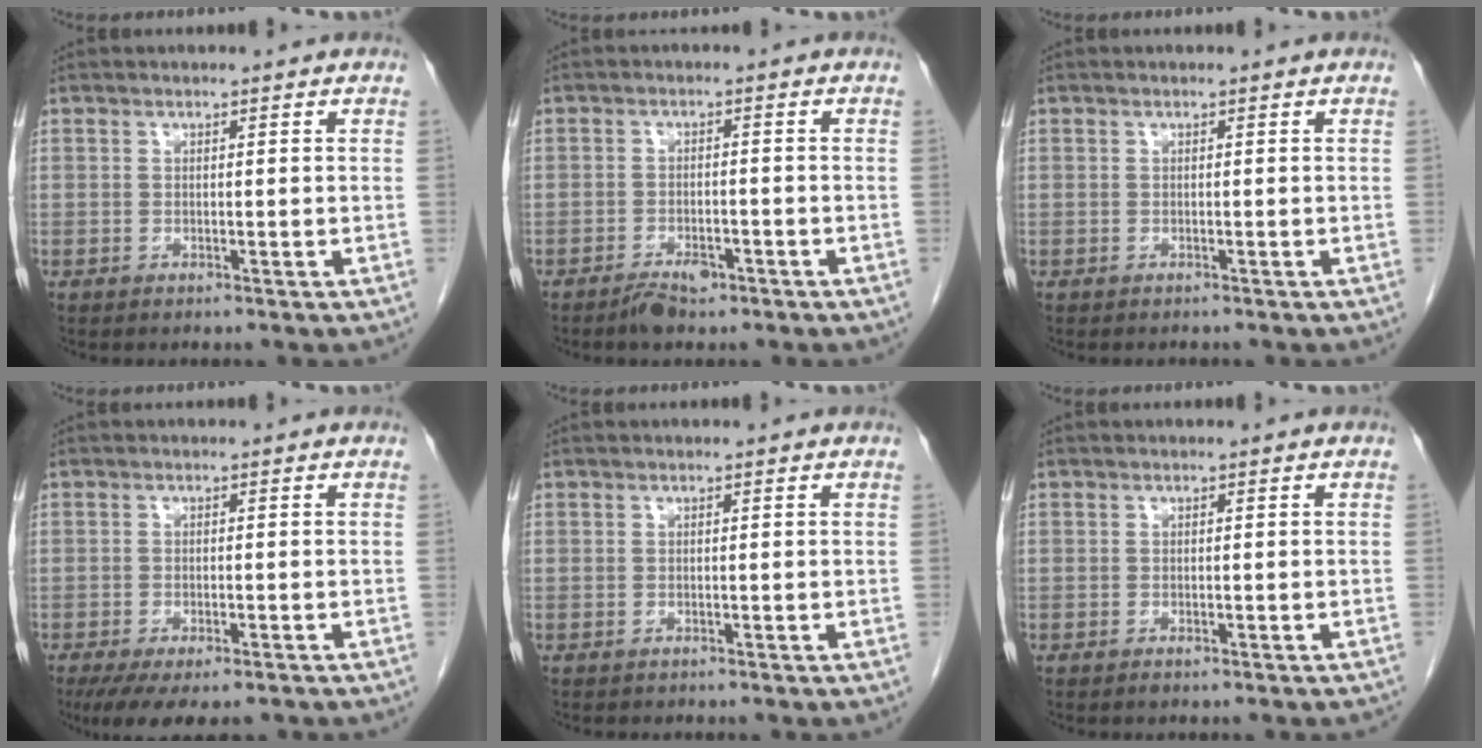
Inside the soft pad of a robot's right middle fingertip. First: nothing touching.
{"total": 3.4, "force": [-2.4, 1.5, 1.9], "torque": [-0.033, 0.001, -0.034]}
{"total": 0.8, "force": [-0.7, 0.4, 0.0], "torque": [-0.007, 0.001, -0.012]}
{"total": 9.6, "force": [-7.1, 3.0, 5.6], "torque": [-0.081, -0.012, -0.105]}
{"total": 0.5, "force": [-0.5, 0.3, 0.1], "torque": [-0.009, 0.000, -0.008]}
{"total": 1.3, "force": [-1.0, 0.4, 0.6], "torque": [-0.009, -0.001, -0.012]}